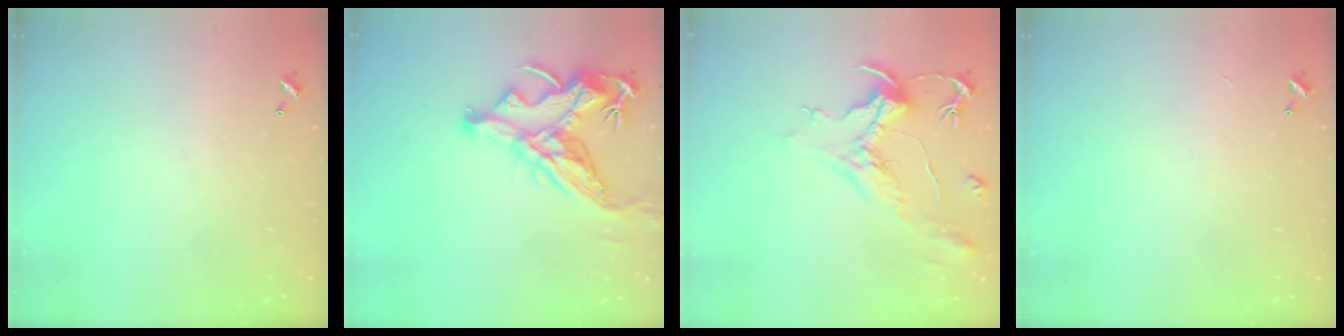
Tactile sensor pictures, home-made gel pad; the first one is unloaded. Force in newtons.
{"total": 14.1, "press": 14.0, "slide": 2.0}
{"total": 2.2, "press": 1.7, "slide": 1.4}
{"total": 0.9, "press": 0.9, "slide": 0.2}